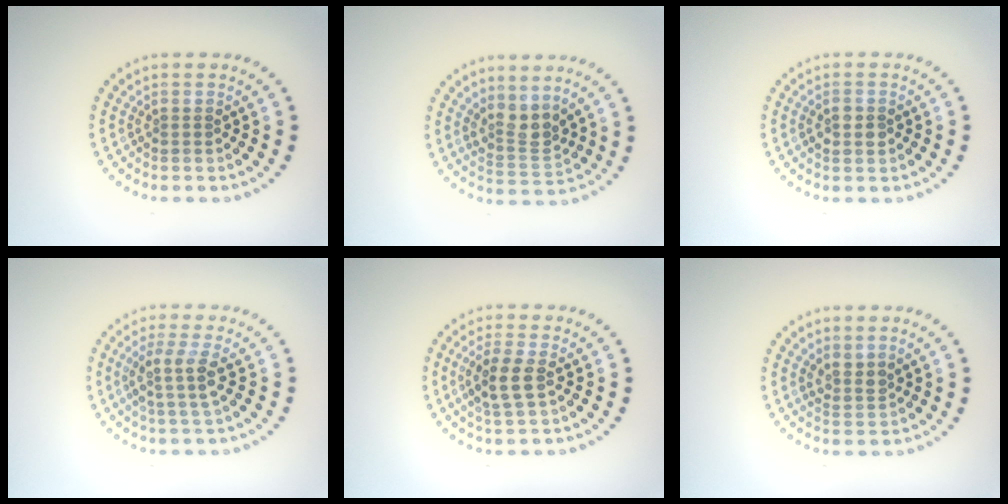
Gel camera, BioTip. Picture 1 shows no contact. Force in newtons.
{"total": 2.7, "press": 2.1, "slide": 1.7}
{"total": 2.1, "press": 2.1, "slide": 0.0}
{"total": 2.7, "press": 2.1, "slide": 1.6}
{"total": 2.9, "press": 2.7, "slide": 1.0}
{"total": 1.6, "press": 1.3, "slide": 0.9}